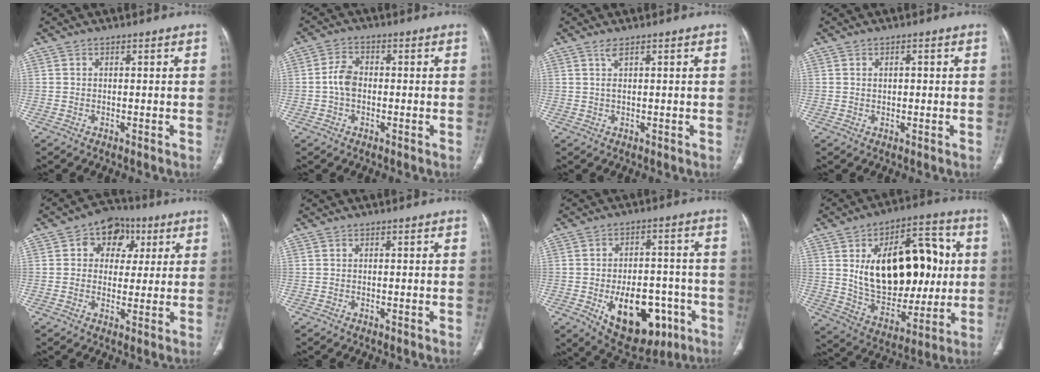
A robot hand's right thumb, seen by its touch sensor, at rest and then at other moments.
{"total": 4.3, "force": [-0.5, 3.0, 3.1], "torque": [-0.056, 0.012, -0.017]}
{"total": 1.4, "force": [0.9, 0.1, 1.1], "torque": [-0.024, 0.001, 0.020]}
{"total": 1.5, "force": [0.3, 0.9, 1.2], "torque": [-0.020, 0.004, 0.007]}
{"total": 9.6, "force": [3.3, 7.5, 5.0], "torque": [-0.021, 0.003, 0.042]}
{"total": 0.0}
{"total": 18.1, "force": [-6.5, 10.7, 13.1], "torque": [-0.154, 0.029, -0.075]}
{"total": 26.3, "force": [3.7, 15.4, 21.0], "torque": [-0.286, 0.000, 0.070]}